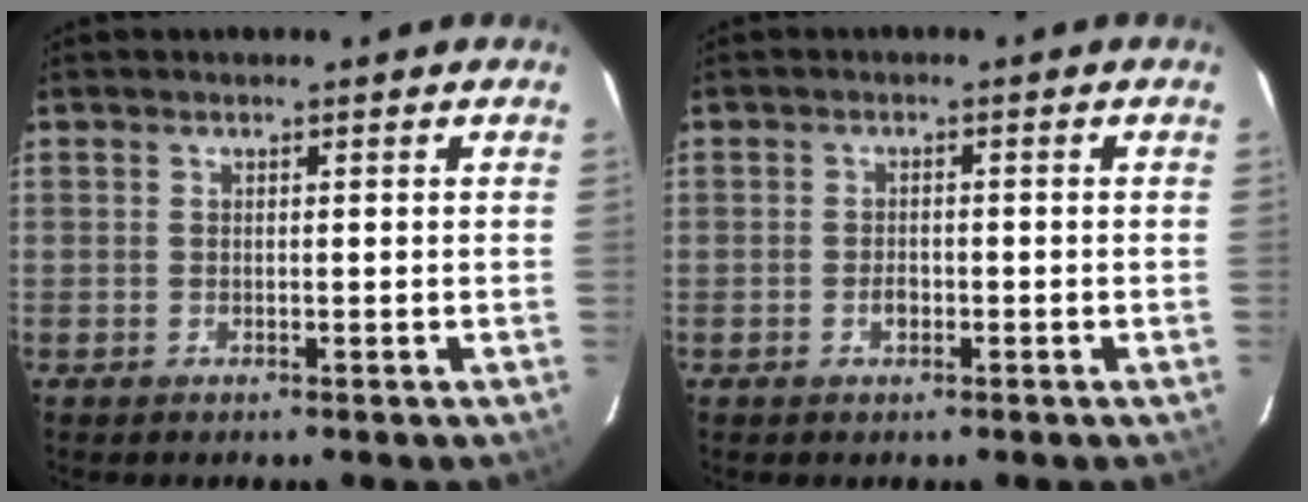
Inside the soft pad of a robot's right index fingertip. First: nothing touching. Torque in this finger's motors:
{"motor_torque": [0.48, 0.01, 0.19, 0.03]}